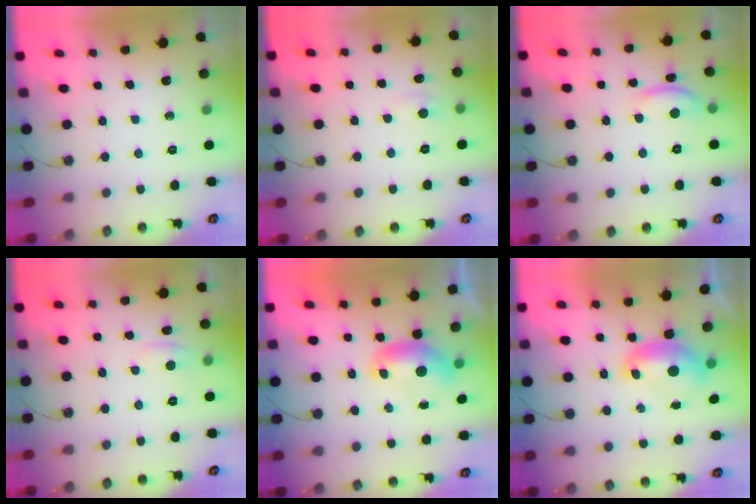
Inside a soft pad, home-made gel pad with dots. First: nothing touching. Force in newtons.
{"total": 2.4, "press": 2.4, "slide": 0.4}
{"total": 2.7, "press": 2.6, "slide": 0.4}
{"total": 1.9, "press": 1.8, "slide": 0.6}
{"total": 0.0}
{"total": 1.5, "press": 1.4, "slide": 0.6}